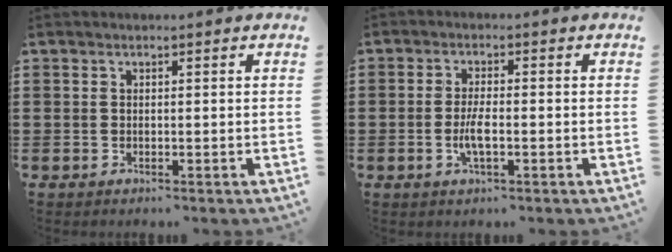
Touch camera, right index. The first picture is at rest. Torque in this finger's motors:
{"motor_torque": [1.74, 0.40, 0.50, 0.12]}